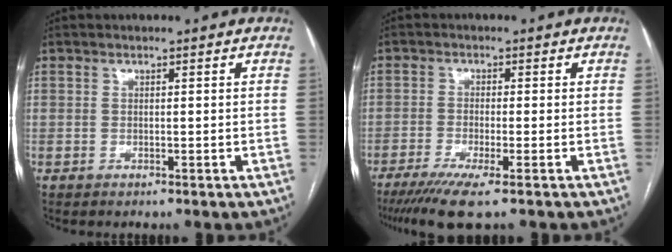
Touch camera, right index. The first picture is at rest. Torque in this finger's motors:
{"motor_torque": [1.03, -0.19, 0.38, 0.09]}